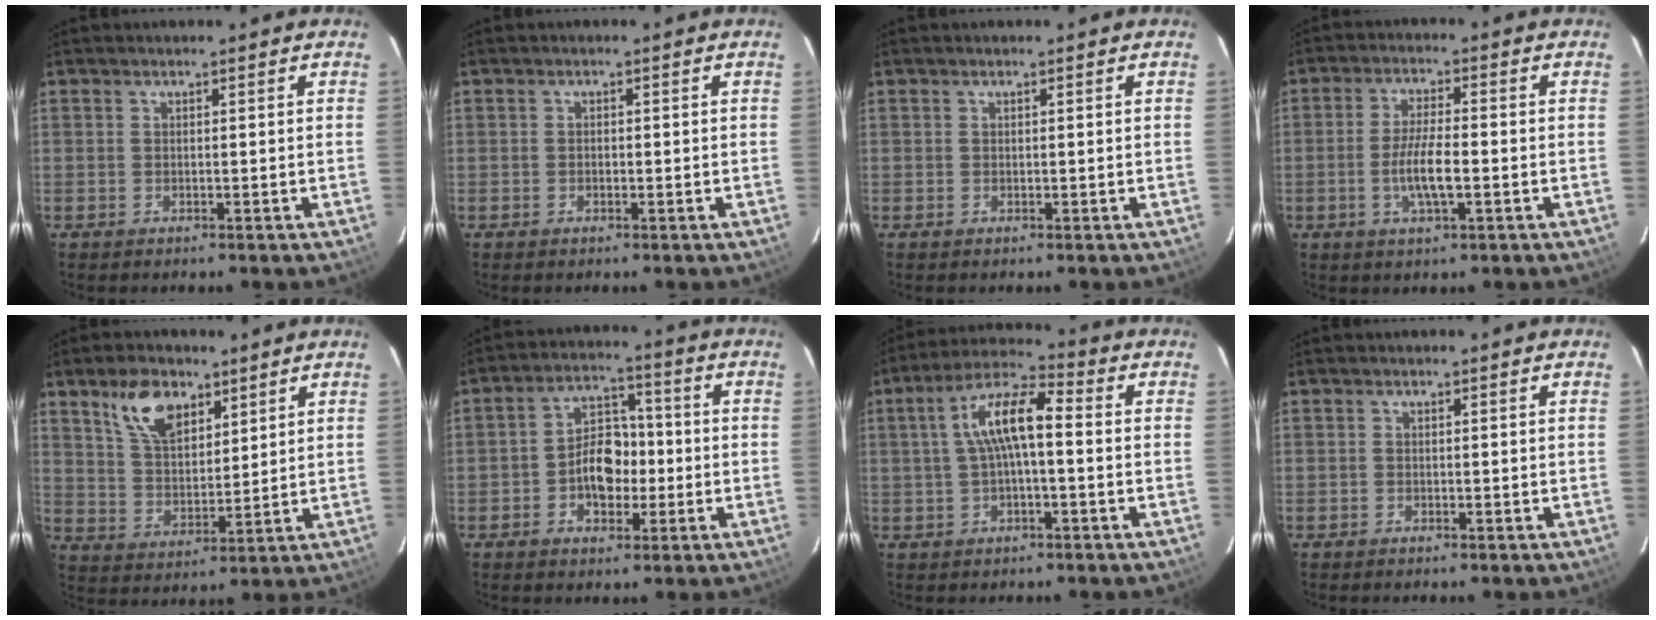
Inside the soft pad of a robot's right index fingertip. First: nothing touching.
{"total": 0.7, "force": [-0.3, 0.5, 0.4], "torque": [-0.008, 0.003, -0.005]}
{"total": 0.0}
{"total": 6.6, "force": [-1.8, 1.3, 6.2], "torque": [-0.123, -0.002, -0.035]}
{"total": 10.2, "force": [6.0, 5.4, 6.2], "torque": [-0.112, 0.016, 0.120]}
{"total": 8.3, "force": [-2.0, 5.6, 5.8], "torque": [-0.106, 0.023, -0.030]}
{"total": 9.4, "force": [0.2, 2.8, 9.0], "torque": [-0.173, 0.024, 0.003]}
{"total": 0.0}